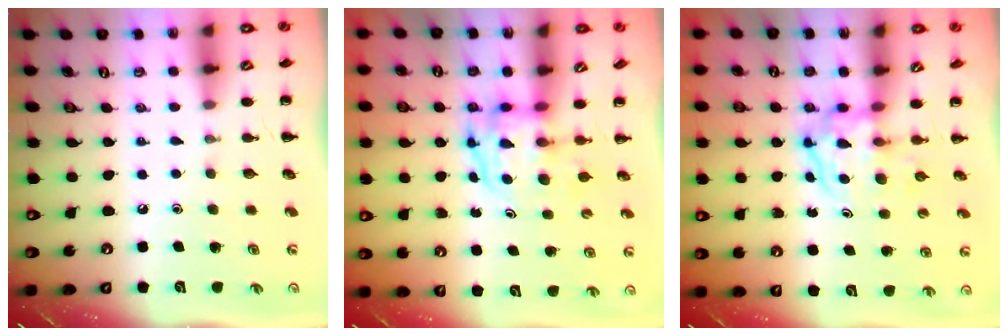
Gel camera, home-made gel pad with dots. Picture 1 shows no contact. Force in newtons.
{"total": 3.9, "press": 3.9, "slide": 0.7}
{"total": 3.8, "press": 3.8, "slide": 0.4}